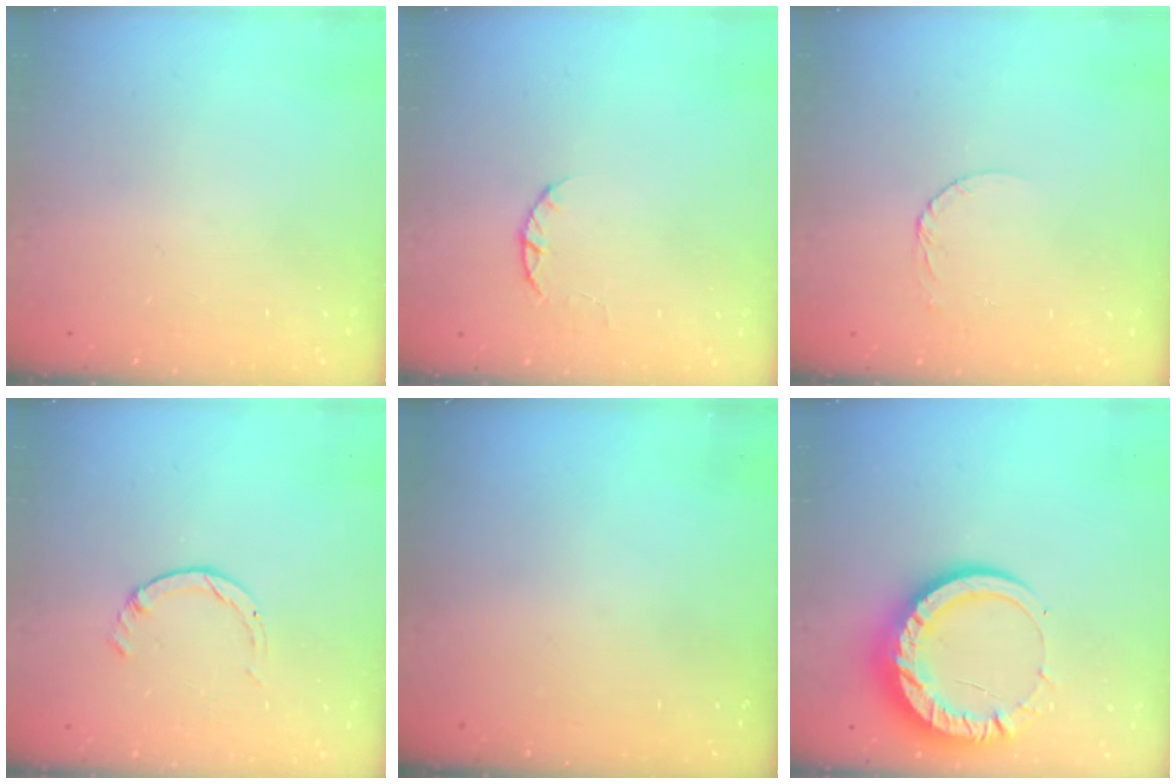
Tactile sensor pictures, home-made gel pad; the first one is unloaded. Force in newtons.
{"total": 2.5, "press": 2.4, "slide": 0.4}
{"total": 2.6, "press": 2.6, "slide": 0.1}
{"total": 1.4, "press": 1.4, "slide": 0.2}
{"total": 0.0}
{"total": 14.4, "press": 14.4, "slide": 1.3}